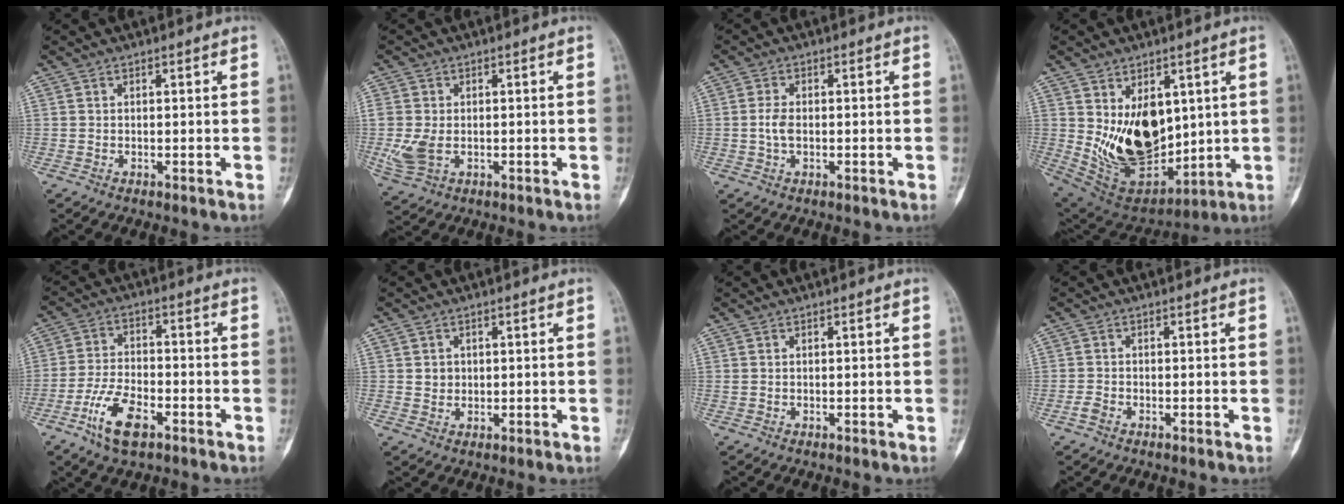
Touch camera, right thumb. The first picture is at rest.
{"total": 6.0, "force": [-0.7, 4.1, 4.3], "torque": [-0.104, -0.004, -0.006]}
{"total": 2.9, "force": [-0.3, 1.6, 2.3], "torque": [-0.049, 0.004, -0.008]}
{"total": 17.1, "force": [2.6, 10.9, 12.8], "torque": [-0.164, -0.041, 0.080]}
{"total": 9.4, "force": [-5.0, 4.1, 6.8], "torque": [-0.130, 0.018, -0.095]}
{"total": 2.0, "force": [0.5, 1.8, 0.7], "torque": [0.000, -0.001, 0.011]}
{"total": 0.0}
{"total": 1.3, "force": [-0.9, 0.7, 0.6], "torque": [-0.016, -0.001, -0.021]}